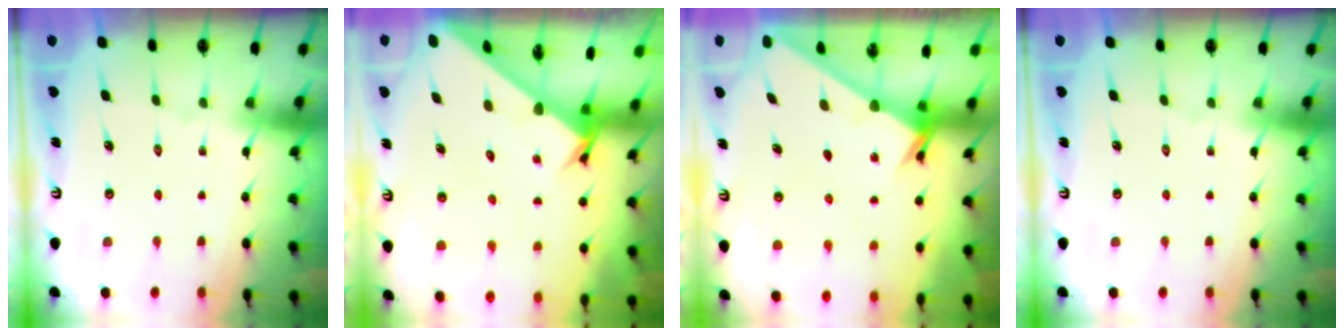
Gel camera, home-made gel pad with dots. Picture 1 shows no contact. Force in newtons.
{"total": 2.6, "press": 2.6, "slide": 0.3}
{"total": 2.5, "press": 2.5, "slide": 0.2}
{"total": 0.0}